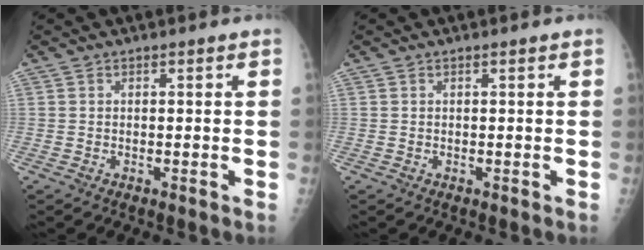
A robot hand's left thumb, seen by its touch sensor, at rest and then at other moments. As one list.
[{"total": 0.0}]